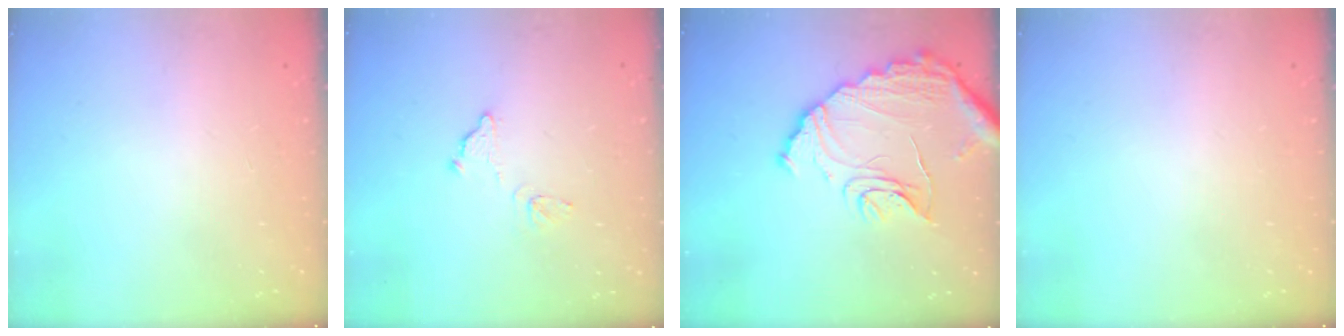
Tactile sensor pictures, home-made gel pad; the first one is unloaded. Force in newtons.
{"total": 9.0, "press": 9.0, "slide": 0.5}
{"total": 15.0, "press": 15.0, "slide": 0.5}
{"total": 0.0}